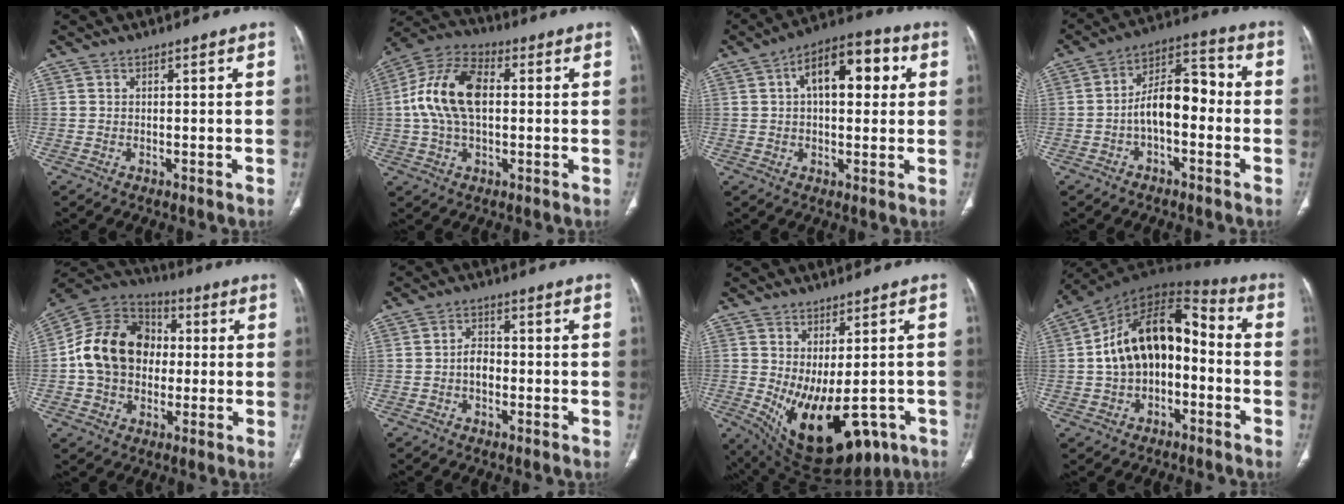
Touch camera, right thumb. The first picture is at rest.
{"total": 14.7, "force": [1.2, 8.5, 11.9], "torque": [-0.232, 0.028, 0.016]}
{"total": 13.4, "force": [3.5, 6.9, 11.0], "torque": [-0.140, 0.026, 0.047]}
{"total": 11.1, "force": [-1.9, 5.9, 9.2], "torque": [-0.132, 0.047, -0.041]}
{"total": 17.1, "force": [0.2, 13.4, 10.6], "torque": [-0.162, 0.029, -0.005]}
{"total": 3.6, "force": [-0.9, 2.4, 2.5], "torque": [-0.032, 0.013, -0.022]}
{"total": 19.6, "force": [-7.0, 9.7, 15.5], "torque": [-0.216, -0.014, -0.077]}
{"total": 16.9, "force": [-1.4, 10.6, 13.1], "torque": [-0.190, 0.062, -0.032]}